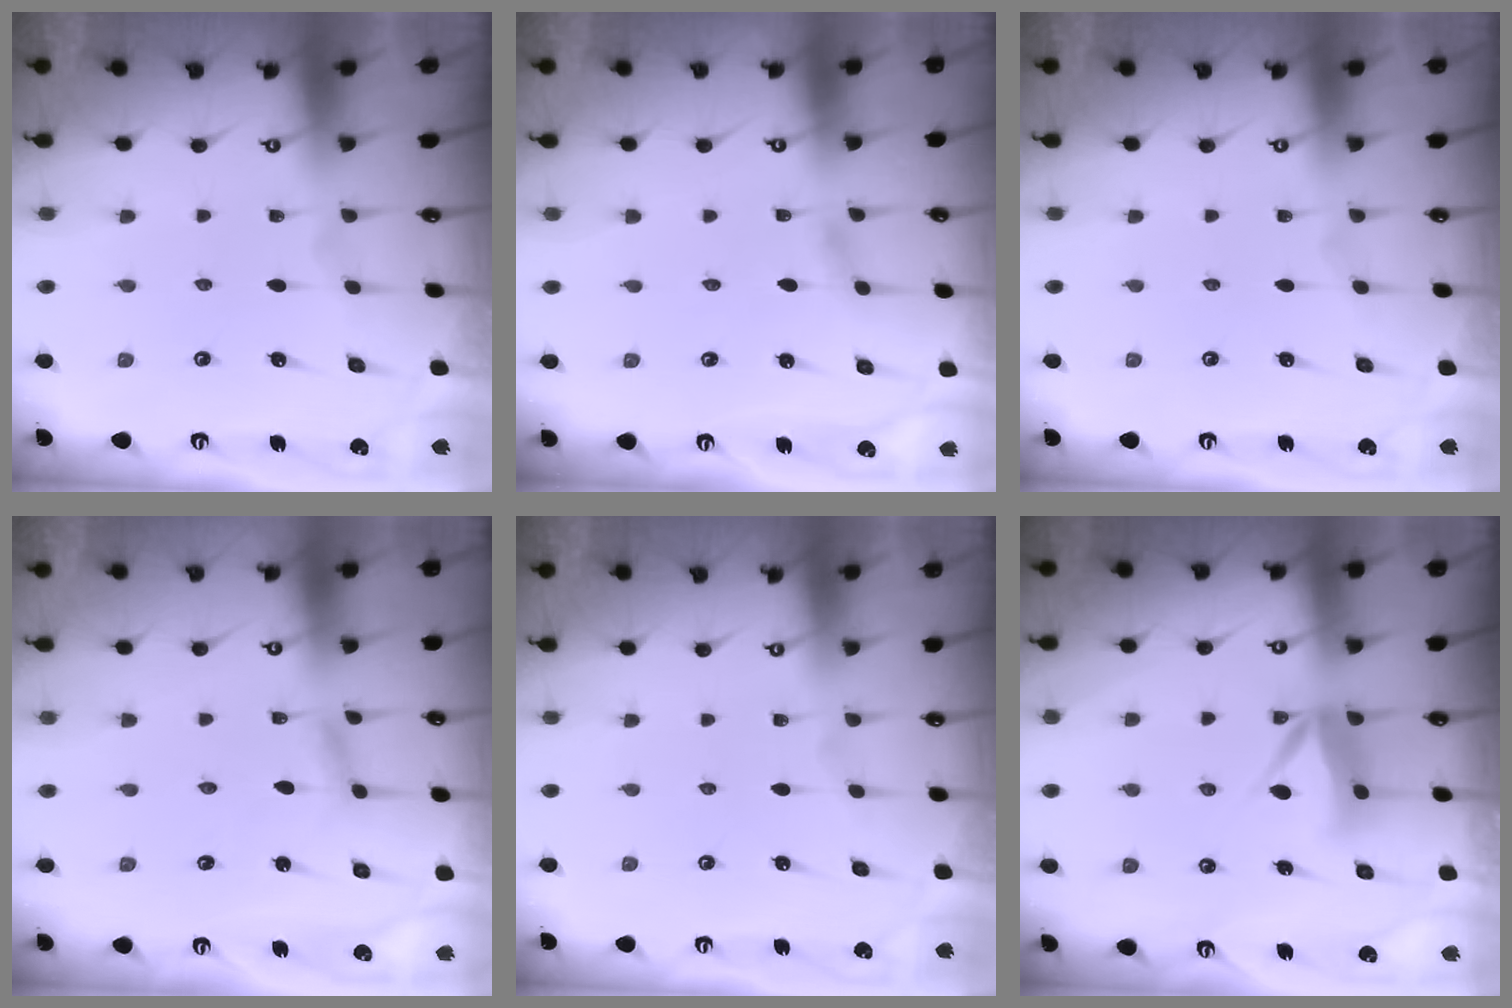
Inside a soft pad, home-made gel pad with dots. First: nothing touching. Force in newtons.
{"total": 1.8, "press": 1.8, "slide": 0.2}
{"total": 0.0}
{"total": 3.4, "press": 3.3, "slide": 0.2}
{"total": 0.0}
{"total": 6.7, "press": 6.7, "slide": 0.5}